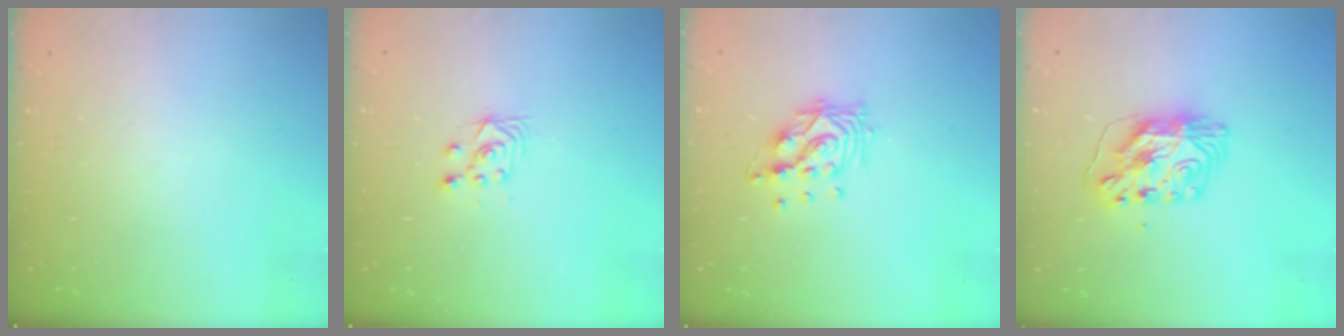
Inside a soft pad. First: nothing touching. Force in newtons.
{"total": 3.5, "press": 3.2, "slide": 1.4}
{"total": 10.8, "press": 10.8, "slide": 0.7}
{"total": 9.2, "press": 9.2, "slide": 0.9}